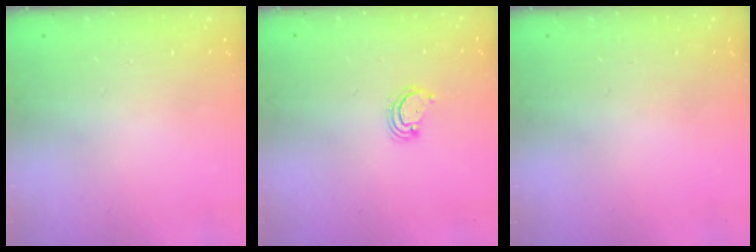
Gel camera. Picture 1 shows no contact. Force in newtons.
{"total": 2.8, "press": 2.8, "slide": 0.2}
{"total": 0.0}